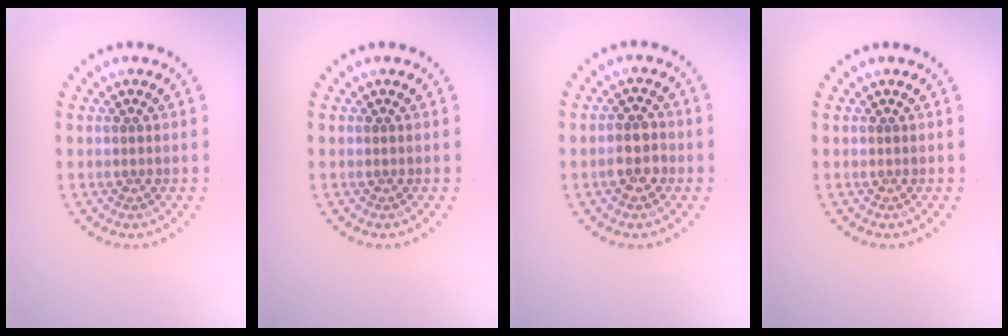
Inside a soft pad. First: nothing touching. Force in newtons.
{"total": 0.0}
{"total": 2.5, "press": 2.4, "slide": 0.7}
{"total": 0.0}